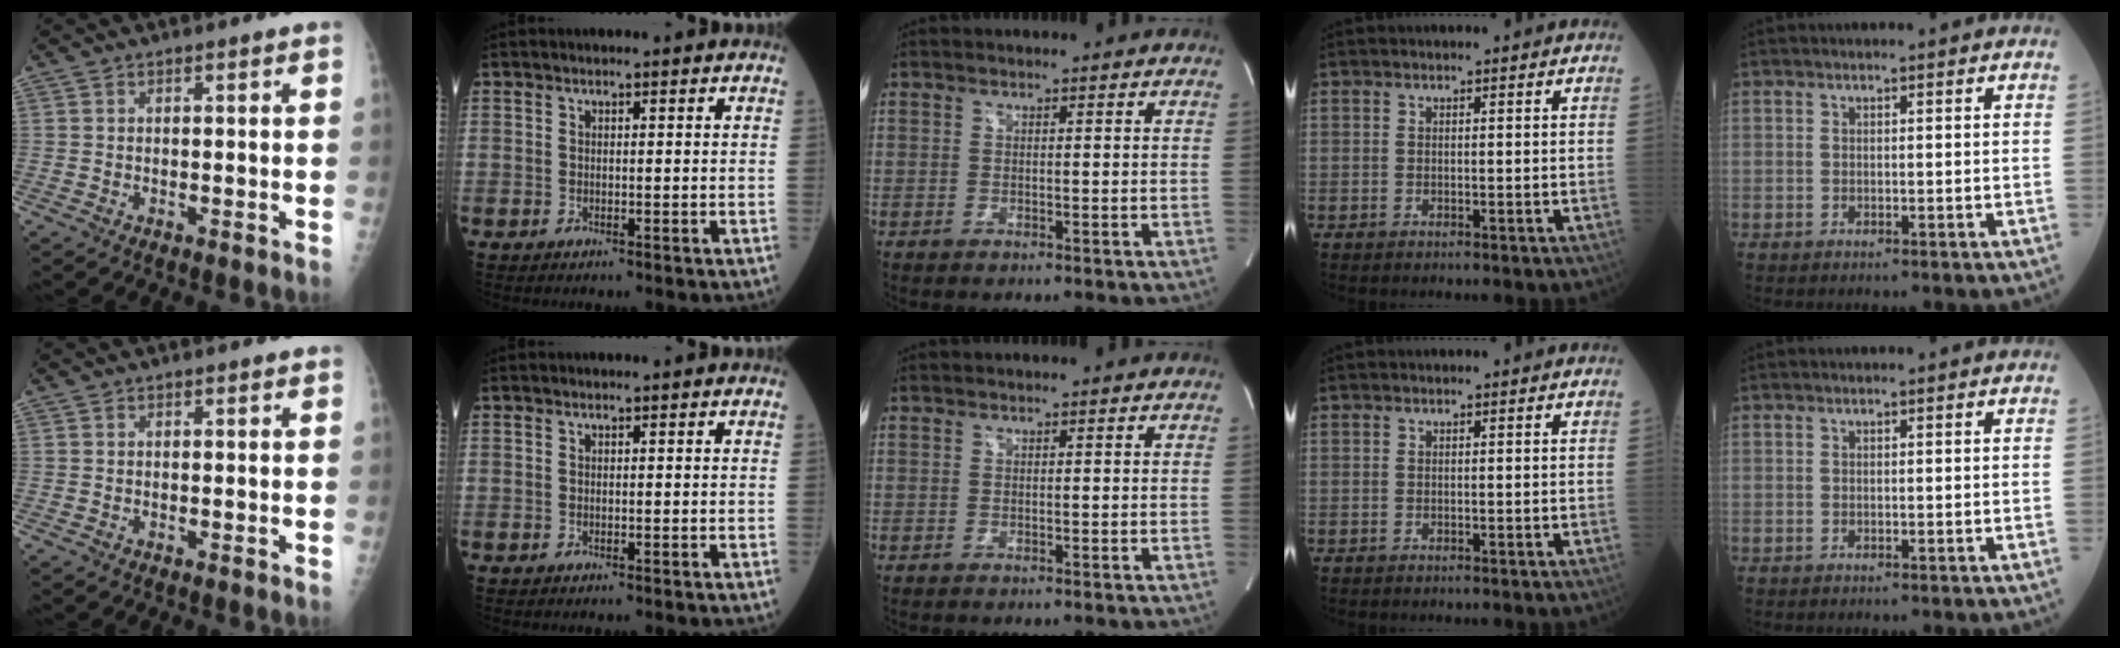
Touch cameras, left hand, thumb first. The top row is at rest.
{}